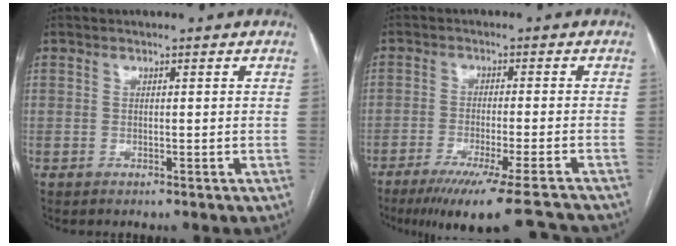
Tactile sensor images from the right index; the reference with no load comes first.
{"total": 16.6, "force": [-14.5, -0.3, 8.1], "torque": [-0.092, -0.038, -0.209]}